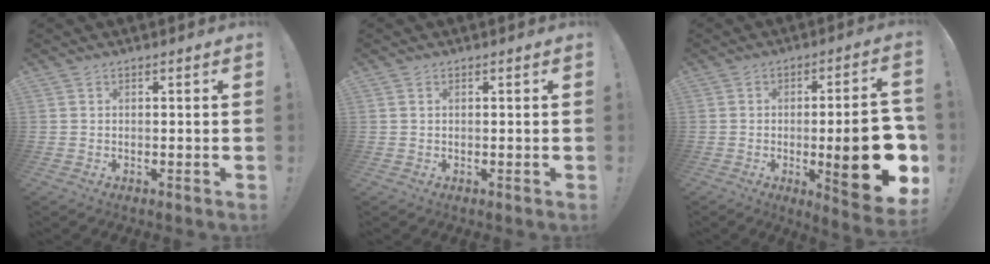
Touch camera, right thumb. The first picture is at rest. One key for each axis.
{"total": 0.5, "fx": 0.3, "fy": 0.2, "fz": 0.4, "tx": -0.011, "ty": 0.003, "tz": 0.006}
{"total": 19.8, "fx": -3.5, "fy": 5.3, "fz": 18.8, "tx": -0.244, "ty": 0.000, "tz": -0.041}